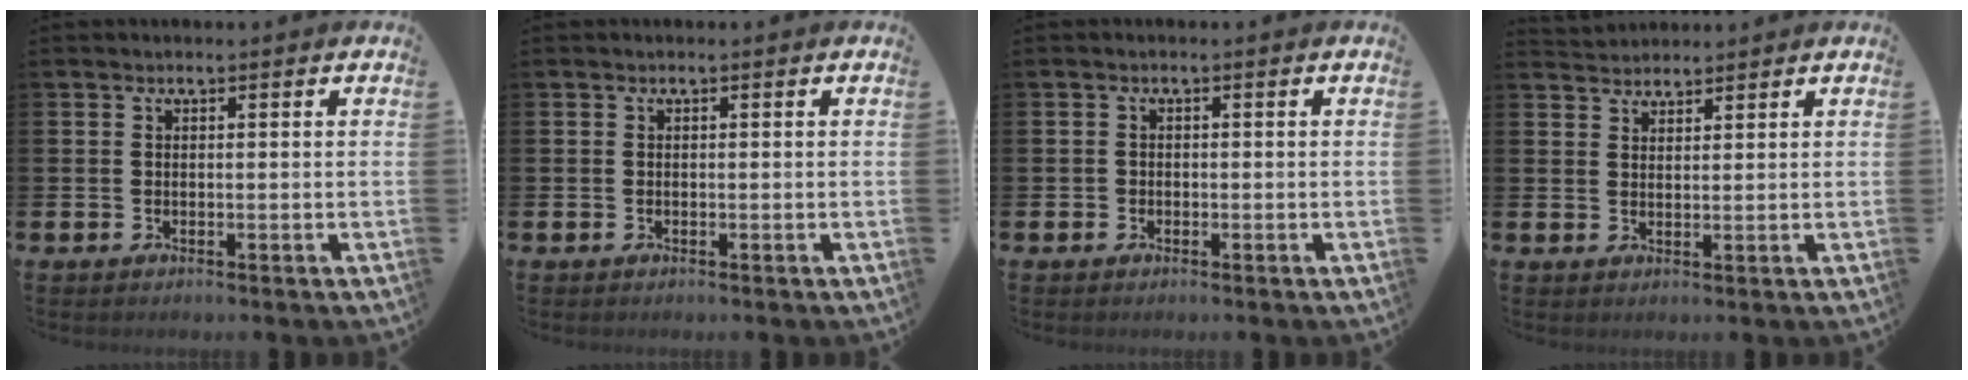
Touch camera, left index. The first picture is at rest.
{"total": 0.0}
{"total": 0.9, "force": [-0.4, 0.7, 0.1], "torque": [-0.003, 0.005, -0.011]}
{"total": 2.6, "force": [2.5, 0.6, -0.3], "torque": [0.007, -0.009, 0.046]}